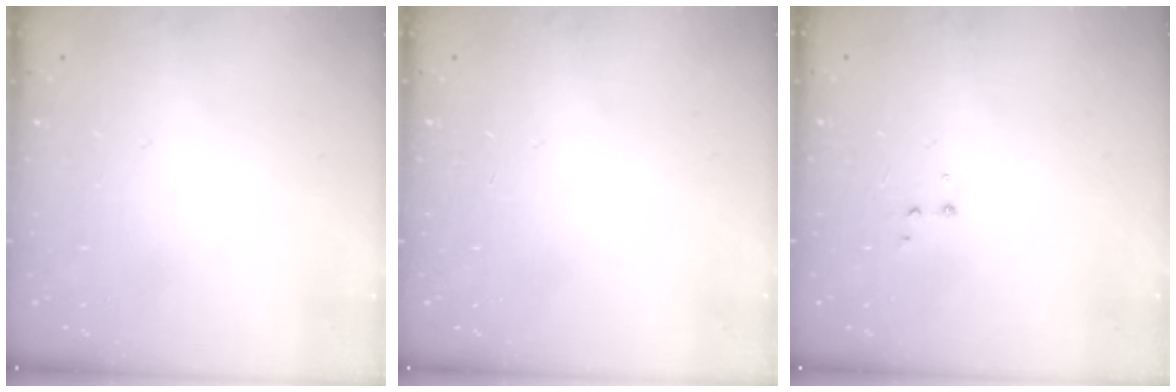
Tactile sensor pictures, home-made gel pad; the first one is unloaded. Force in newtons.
{"total": 0.0}
{"total": 3.4, "press": 3.3, "slide": 0.6}